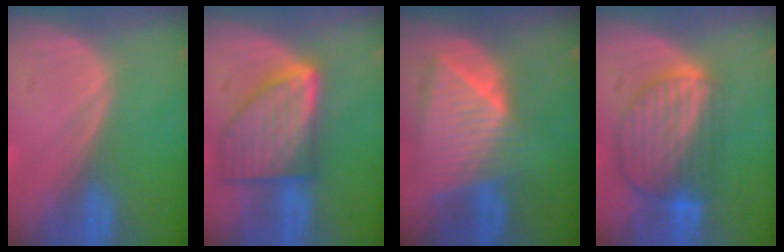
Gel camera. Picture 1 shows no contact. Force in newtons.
{"total": 9.3, "press": 9.3, "slide": 0.4}
{"total": 9.0, "press": 7.9, "slide": 4.3}
{"total": 9.0, "press": 7.8, "slide": 4.5}